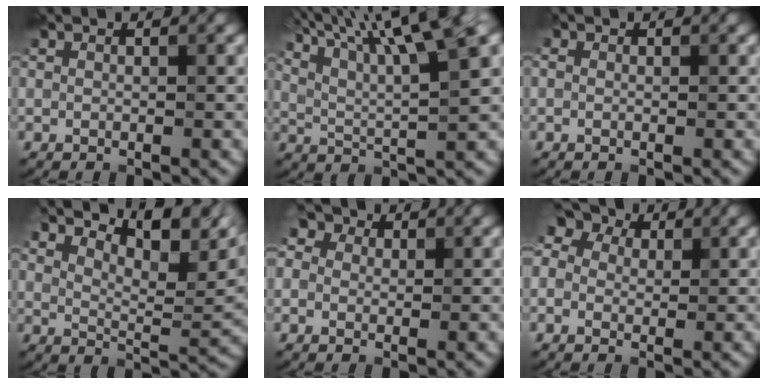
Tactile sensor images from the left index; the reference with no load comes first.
{"total": 12.5, "force": [7.7, 3.0, 9.4], "torque": [-0.143, 0.032, 0.100]}
{"total": 0.7, "force": [0.1, 0.6, 0.4], "torque": [-0.008, -0.005, -0.002]}
{"total": 8.7, "force": [5.7, 2.8, 6.0], "torque": [-0.093, 0.009, 0.099]}
{"total": 5.7, "force": [2.7, 4.0, 3.0], "torque": [-0.046, 0.034, 0.002]}
{"total": 6.7, "force": [2.8, 4.9, 3.6], "torque": [-0.060, 0.034, 0.004]}